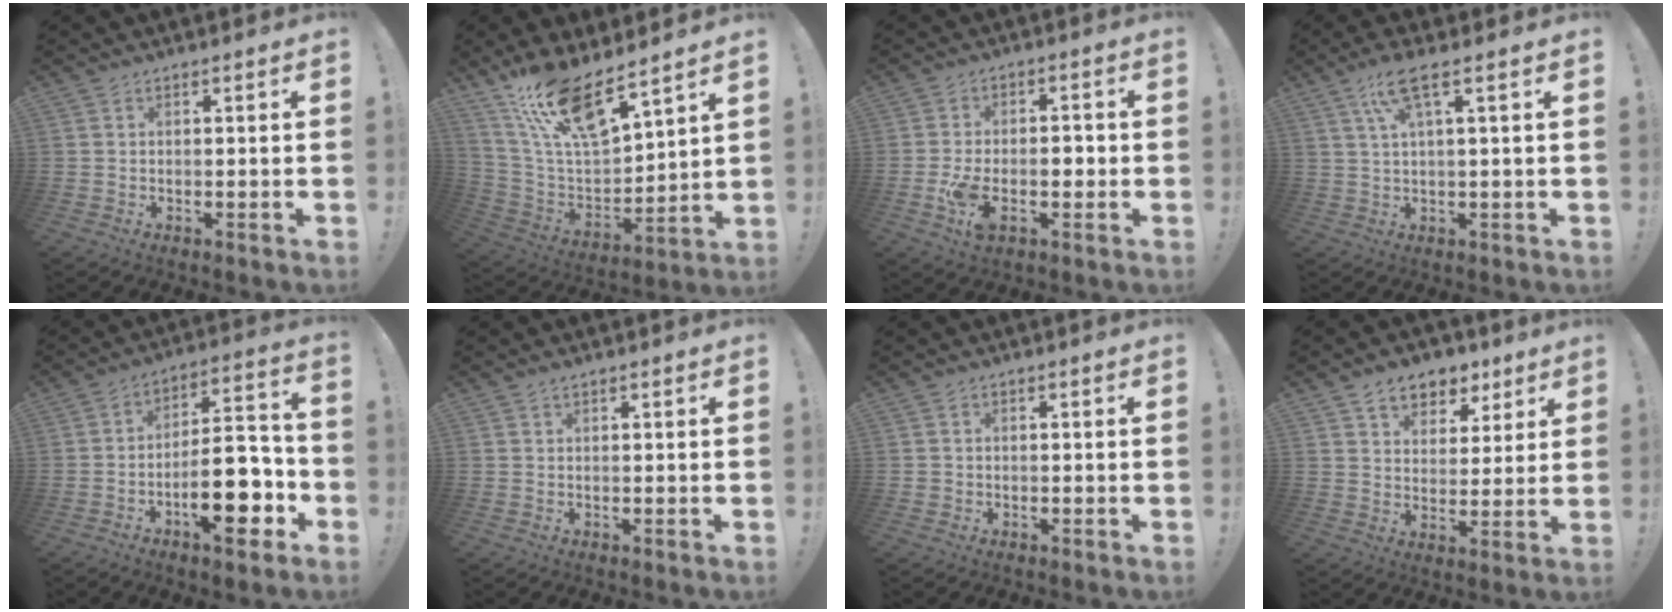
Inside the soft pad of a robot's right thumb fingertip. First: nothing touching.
{"total": 16.8, "force": [12.6, 5.0, 10.0], "torque": [-0.200, -0.086, 0.227]}
{"total": 8.6, "force": [-2.3, 5.1, 6.5], "torque": [-0.132, 0.005, -0.042]}
{"total": 7.7, "force": [3.3, 1.4, 6.8], "torque": [-0.131, 0.001, 0.058]}
{"total": 17.7, "force": [-7.1, 7.1, 14.6], "torque": [-0.207, 0.047, -0.111]}
{"total": 0.6, "force": [0.4, 0.2, 0.4], "torque": [-0.006, 0.000, 0.008]}
{"total": 1.2, "force": [-0.1, 1.2, 0.1], "torque": [-0.010, 0.006, -0.001]}
{"total": 9.0, "force": [5.9, 6.1, 3.1], "torque": [-0.043, -0.037, 0.112]}